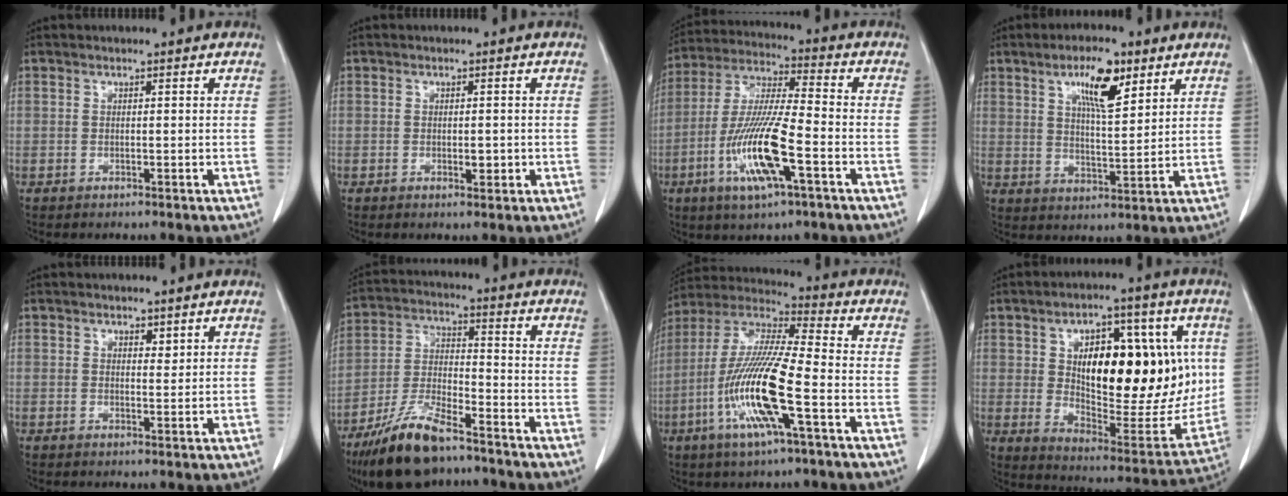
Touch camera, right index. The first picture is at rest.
{"total": 1.6, "force": [-0.3, 0.7, 1.5], "torque": [-0.022, -0.001, -0.002]}
{"total": 14.3, "force": [-5.1, 1.5, 13.2], "torque": [-0.272, -0.012, -0.095]}
{"total": 9.0, "force": [4.9, 2.4, 7.1], "torque": [-0.125, 0.002, 0.084]}
{"total": 1.4, "force": [1.0, 0.8, 0.6], "torque": [-0.006, -0.005, 0.014]}
{"total": 13.0, "force": [-9.6, 3.1, 8.2], "torque": [-0.167, -0.017, -0.176]}
{"total": 15.9, "force": [-5.0, 1.1, 15.1], "torque": [-0.314, -0.011, -0.101]}
{"total": 23.8, "force": [4.2, 10.1, 21.1], "torque": [-0.323, 0.003, 0.075]}